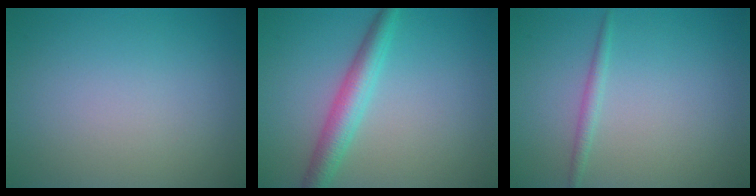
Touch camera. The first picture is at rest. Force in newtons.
{"total": 3.6, "press": 3.6, "slide": 0.1}
{"total": 1.1, "press": 1.1, "slide": 0.0}